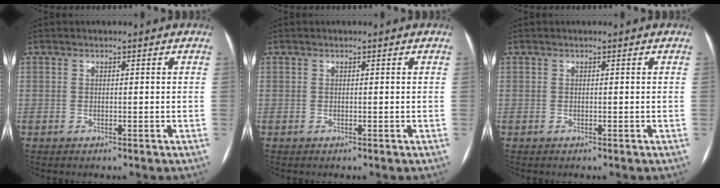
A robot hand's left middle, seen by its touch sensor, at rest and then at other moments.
{"total": 0.0}
{"total": 0.0}